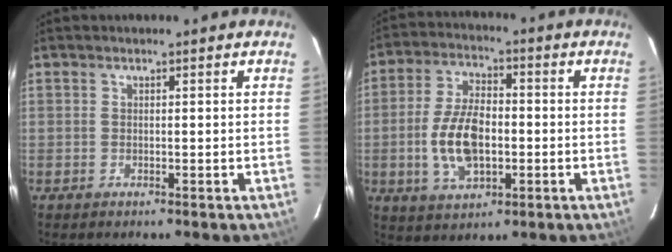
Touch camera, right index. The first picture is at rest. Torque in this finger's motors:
{"motor_torque": [1.81, -0.21, 0.34, 0.09]}